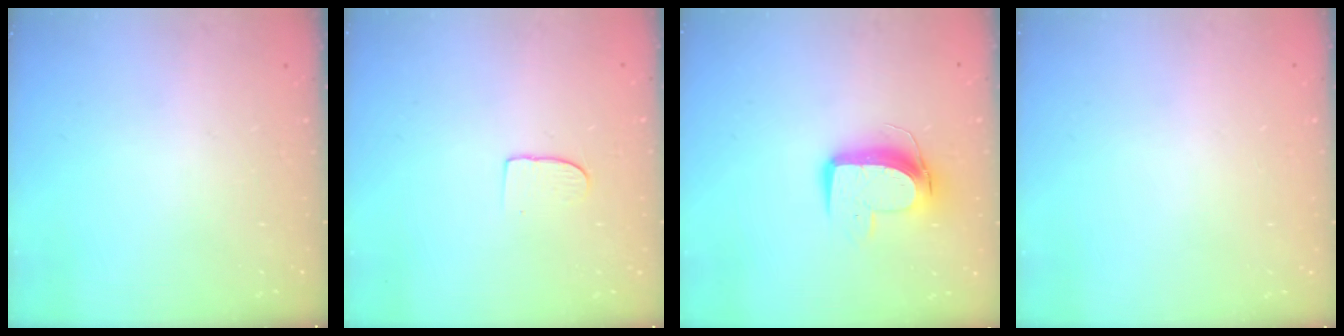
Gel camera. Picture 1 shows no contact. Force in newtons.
{"total": 6.8, "press": 6.8, "slide": 0.5}
{"total": 10.6, "press": 10.6, "slide": 0.9}
{"total": 0.0}